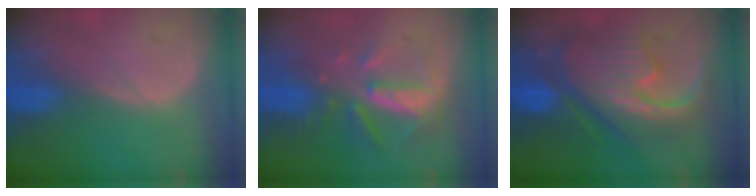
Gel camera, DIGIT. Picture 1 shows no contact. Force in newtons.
{"total": 8.0, "press": 7.2, "slide": 3.3}
{"total": 12.4, "press": 12.3, "slide": 1.4}